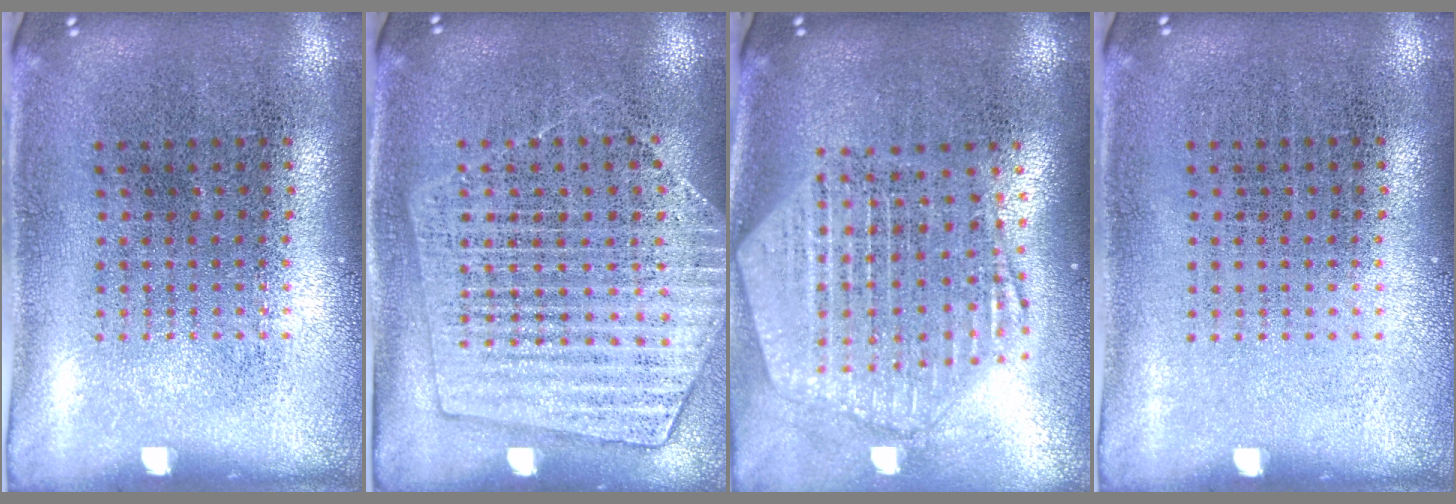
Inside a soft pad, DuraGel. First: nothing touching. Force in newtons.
{"total": 1.5, "press": 1.5, "slide": 0.2}
{"total": 2.6, "press": 2.2, "slide": 1.3}
{"total": 0.0}